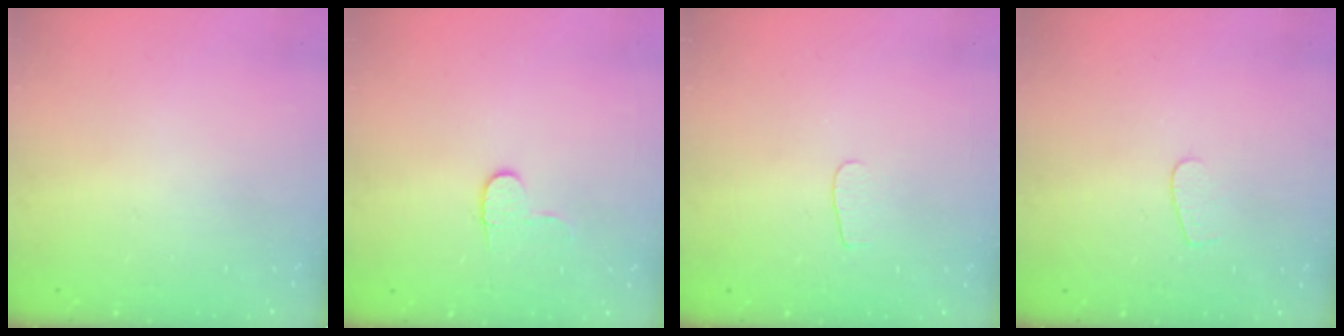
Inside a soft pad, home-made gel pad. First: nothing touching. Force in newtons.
{"total": 4.9, "press": 4.9, "slide": 0.5}
{"total": 3.5, "press": 3.5, "slide": 0.4}
{"total": 3.1, "press": 3.1, "slide": 0.2}